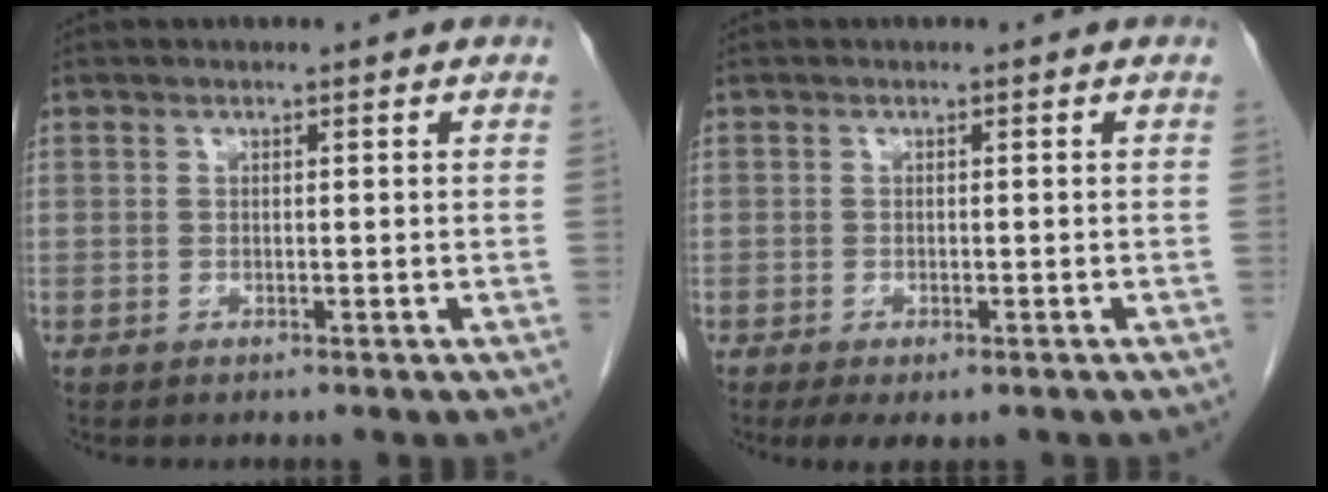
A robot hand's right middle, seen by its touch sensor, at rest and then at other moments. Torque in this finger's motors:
{"motor_torque": [0.68, -0.40, 0.04, 0.05]}